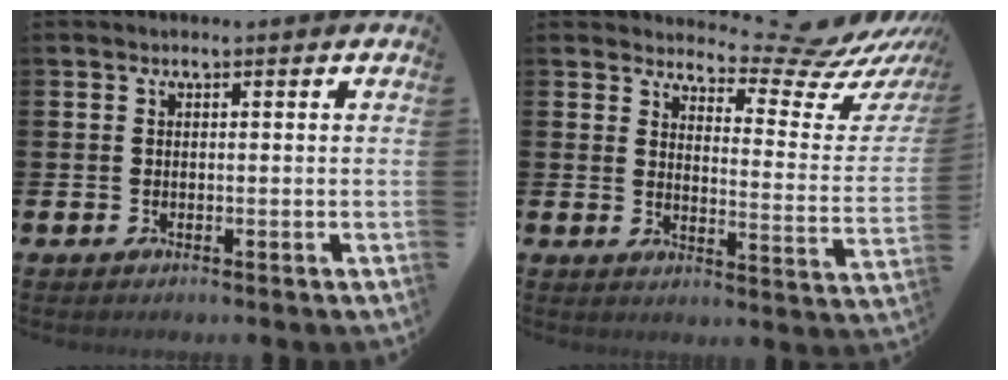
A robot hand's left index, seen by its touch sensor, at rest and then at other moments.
{"total": 7.7, "force": [7.0, 1.5, 2.7], "torque": [-0.047, -0.061, 0.116]}